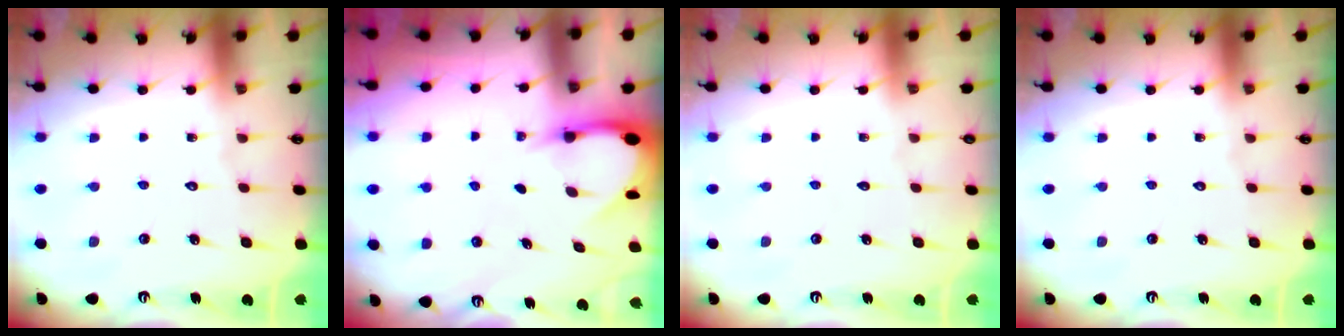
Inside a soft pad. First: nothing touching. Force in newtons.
{"total": 3.7, "press": 3.7, "slide": 0.3}
{"total": 0.0}
{"total": 0.0}